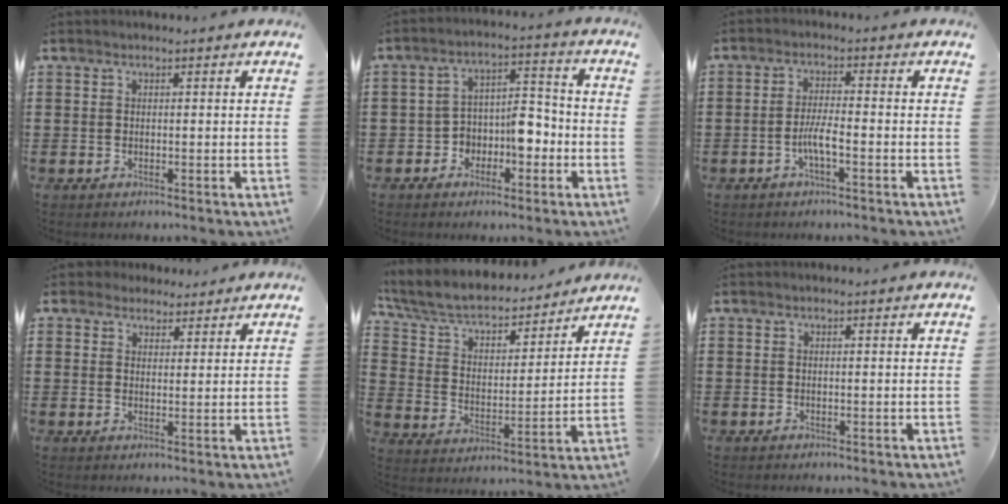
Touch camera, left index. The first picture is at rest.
{"total": 6.0, "force": [-2.9, 3.9, 3.5], "torque": [-0.064, 0.018, -0.054]}
{"total": 3.8, "force": [-1.5, 0.5, 3.5], "torque": [-0.074, -0.003, -0.032]}
{"total": 3.3, "force": [2.8, 1.7, 0.1], "torque": [-0.006, 0.001, 0.052]}
{"total": 5.9, "force": [5.1, 1.8, 2.4], "torque": [-0.071, -0.034, 0.083]}
{"total": 0.0}